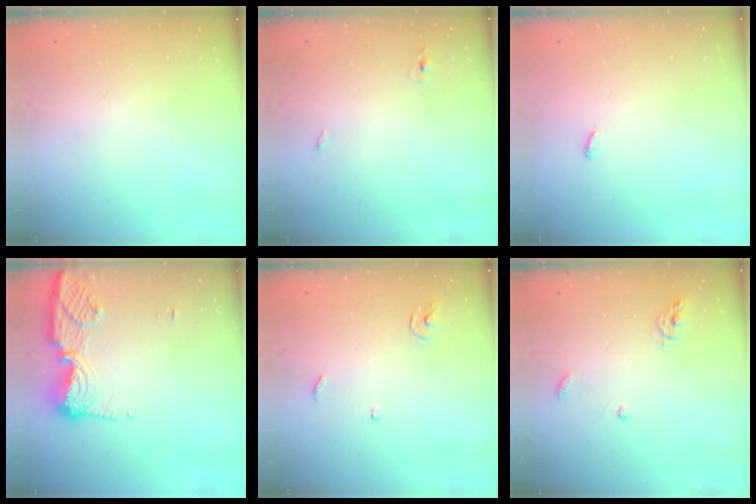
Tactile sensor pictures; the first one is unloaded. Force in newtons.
{"total": 2.3, "press": 2.1, "slide": 1.0}
{"total": 2.6, "press": 2.6, "slide": 0.2}
{"total": 12.0, "press": 12.0, "slide": 1.1}
{"total": 3.9, "press": 3.9, "slide": 0.4}
{"total": 6.4, "press": 6.4, "slide": 0.1}